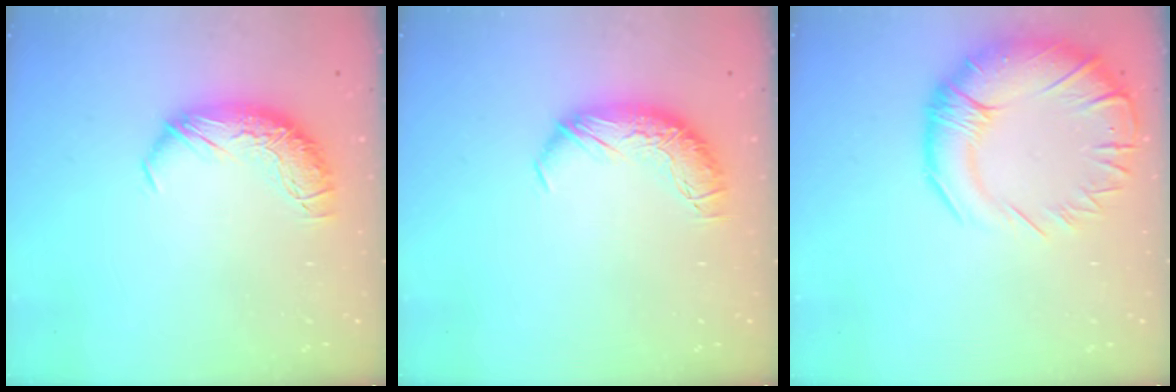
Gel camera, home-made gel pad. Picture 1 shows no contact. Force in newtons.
{"total": 0.0}
{"total": 9.1, "press": 7.5, "slide": 5.2}